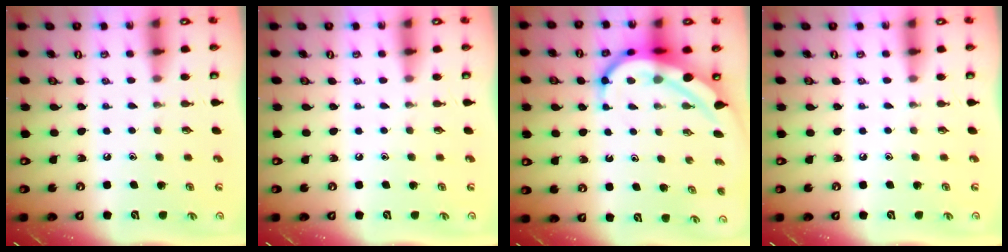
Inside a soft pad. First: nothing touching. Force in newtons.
{"total": 0.0}
{"total": 10.3, "press": 10.3, "slide": 1.0}
{"total": 0.0}